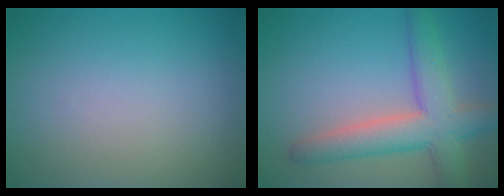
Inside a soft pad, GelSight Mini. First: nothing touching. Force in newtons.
{"total": 6.0, "press": 6.0, "slide": 0.4}